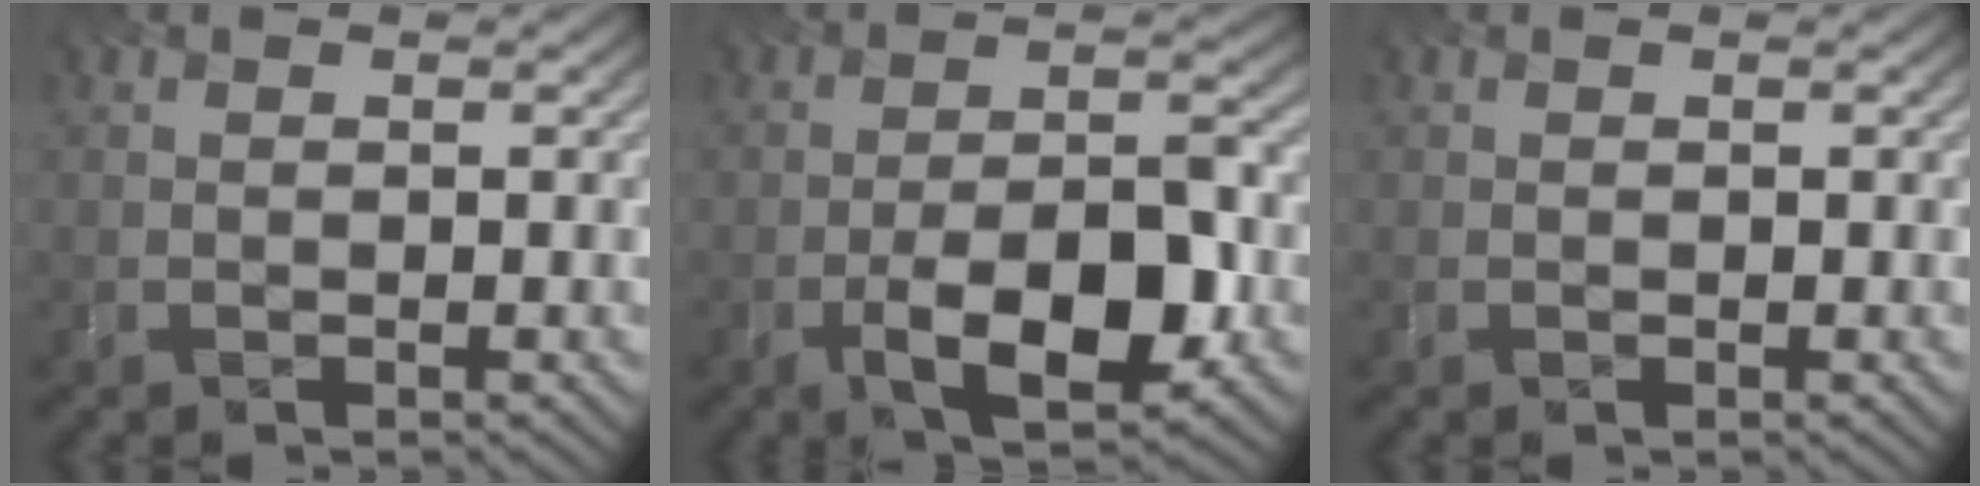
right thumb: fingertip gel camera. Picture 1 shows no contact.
{"total": 9.7, "force": [-4.4, 3.9, 7.7], "torque": [-0.120, -0.001, -0.079]}
{"total": 0.0}